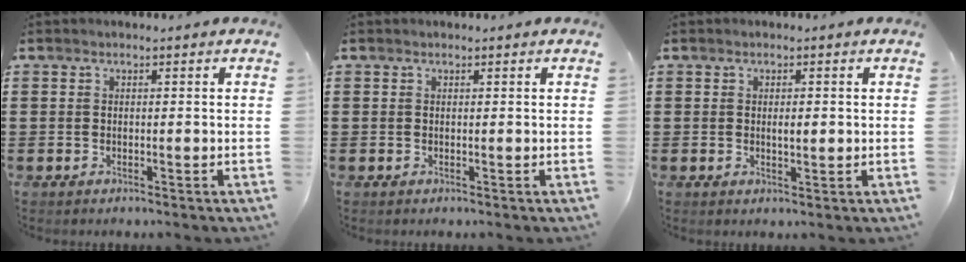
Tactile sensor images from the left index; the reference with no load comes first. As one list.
[{"total": 0.0}, {"total": 1.7, "force": [0.2, 0.6, 1.6], "torque": [-0.031, 0.004, 0.002]}]